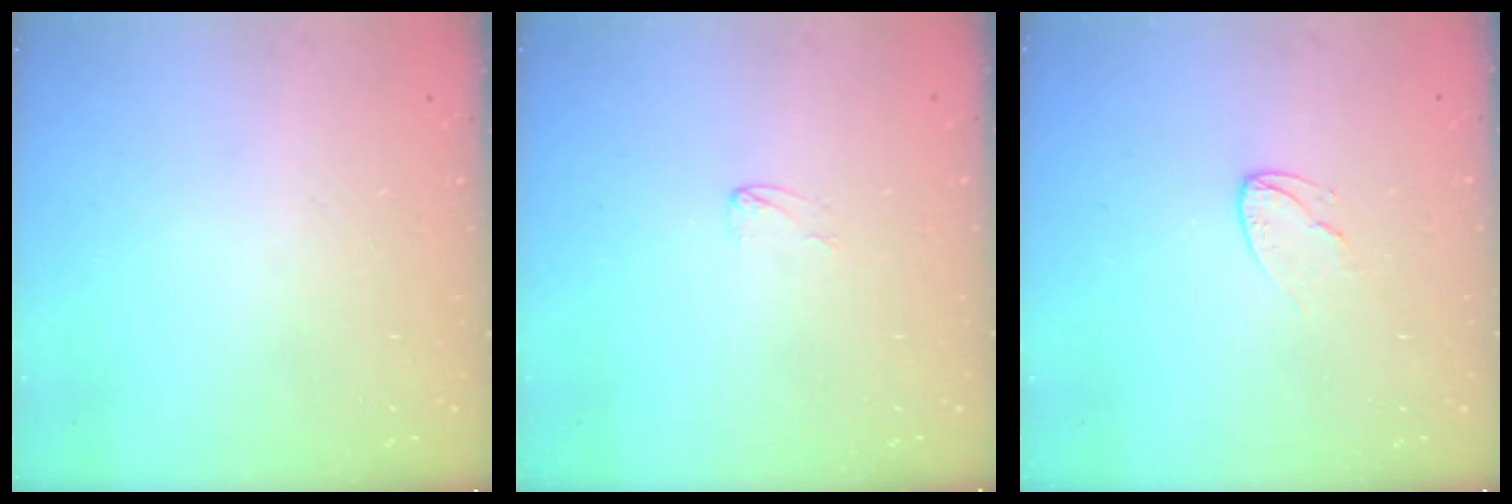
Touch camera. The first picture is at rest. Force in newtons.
{"total": 3.0, "press": 3.0, "slide": 0.3}
{"total": 4.3, "press": 4.3, "slide": 0.4}